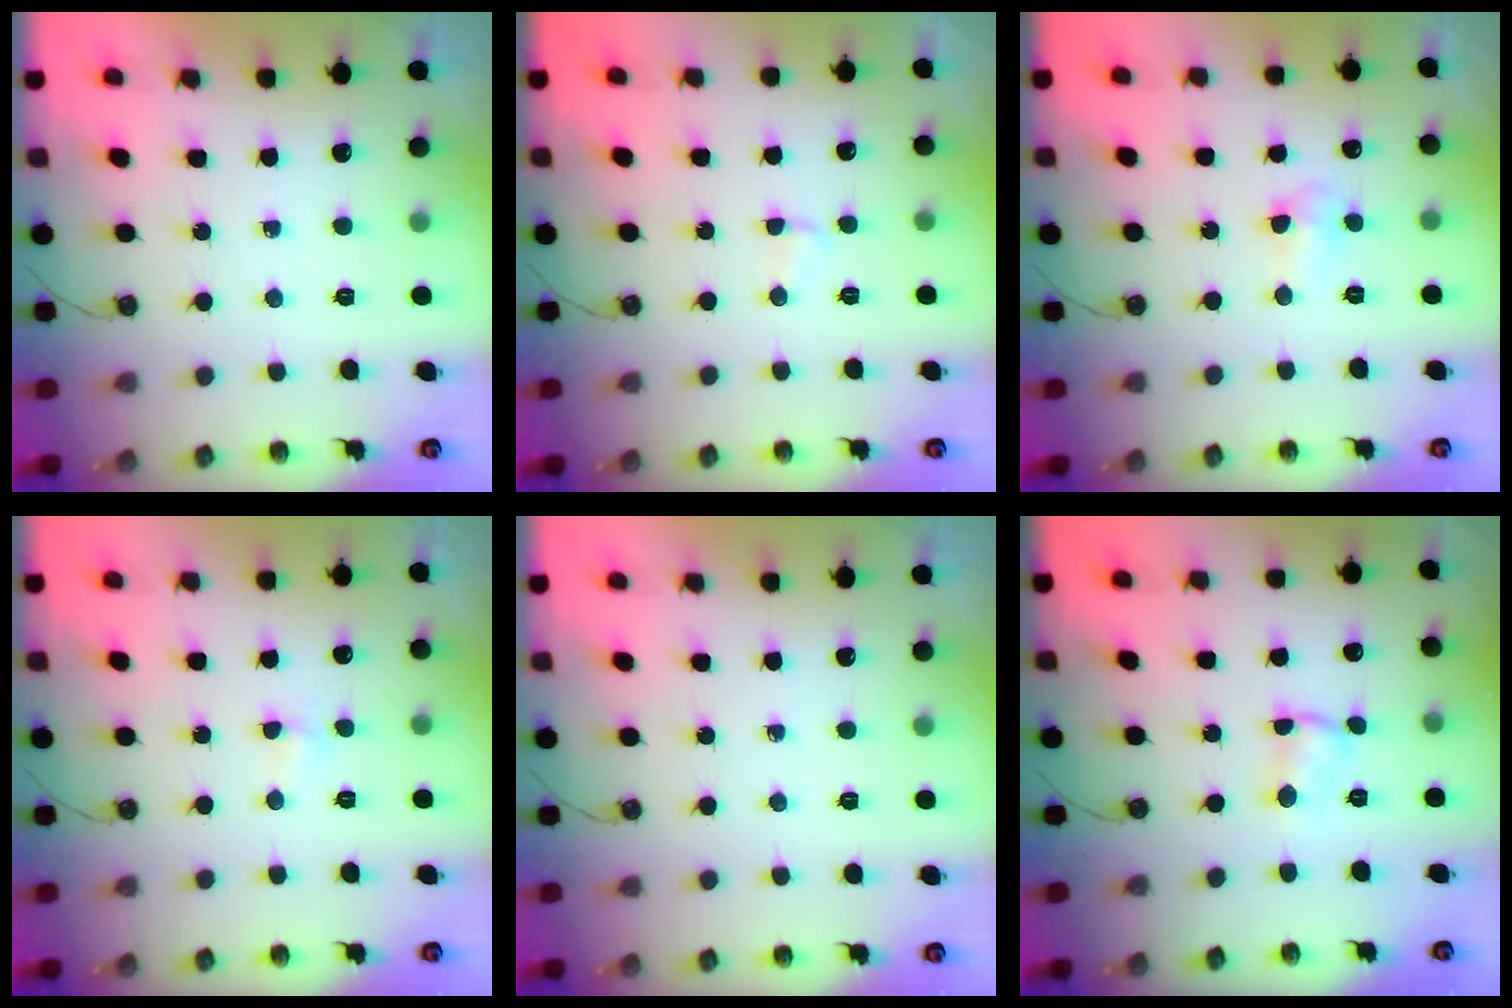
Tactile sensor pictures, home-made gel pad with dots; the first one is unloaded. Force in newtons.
{"total": 2.3, "press": 2.3, "slide": 0.5}
{"total": 3.5, "press": 3.4, "slide": 0.8}
{"total": 3.0, "press": 2.9, "slide": 0.5}
{"total": 0.0}
{"total": 1.6, "press": 1.6, "slide": 0.3}